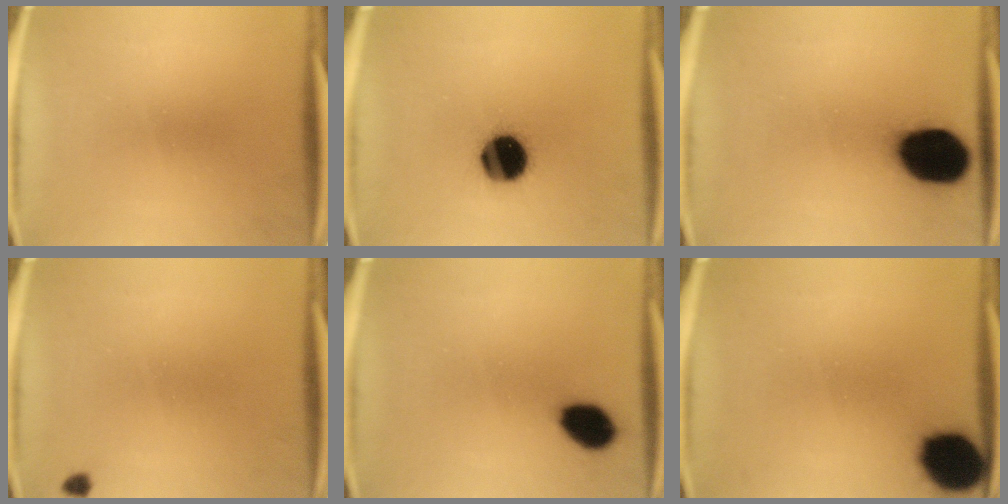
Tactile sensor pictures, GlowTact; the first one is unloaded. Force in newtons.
{"total": 14.9}
{"total": 18.5}
{"total": 1.0}
{"total": 8.0}
{"total": 13.7}